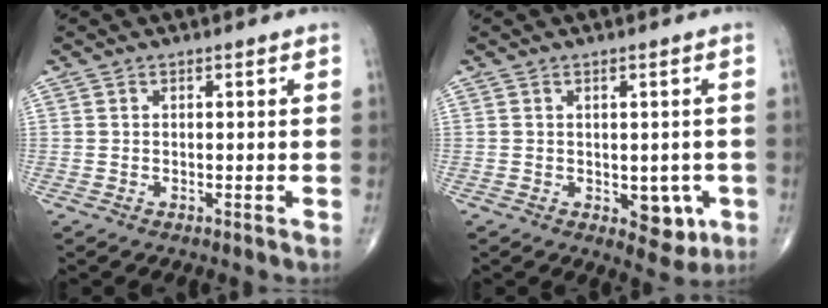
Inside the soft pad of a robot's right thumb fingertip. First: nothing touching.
{"total": 5.6, "force": [-1.4, 3.5, 4.1], "torque": [-0.017, -0.004, -0.009]}